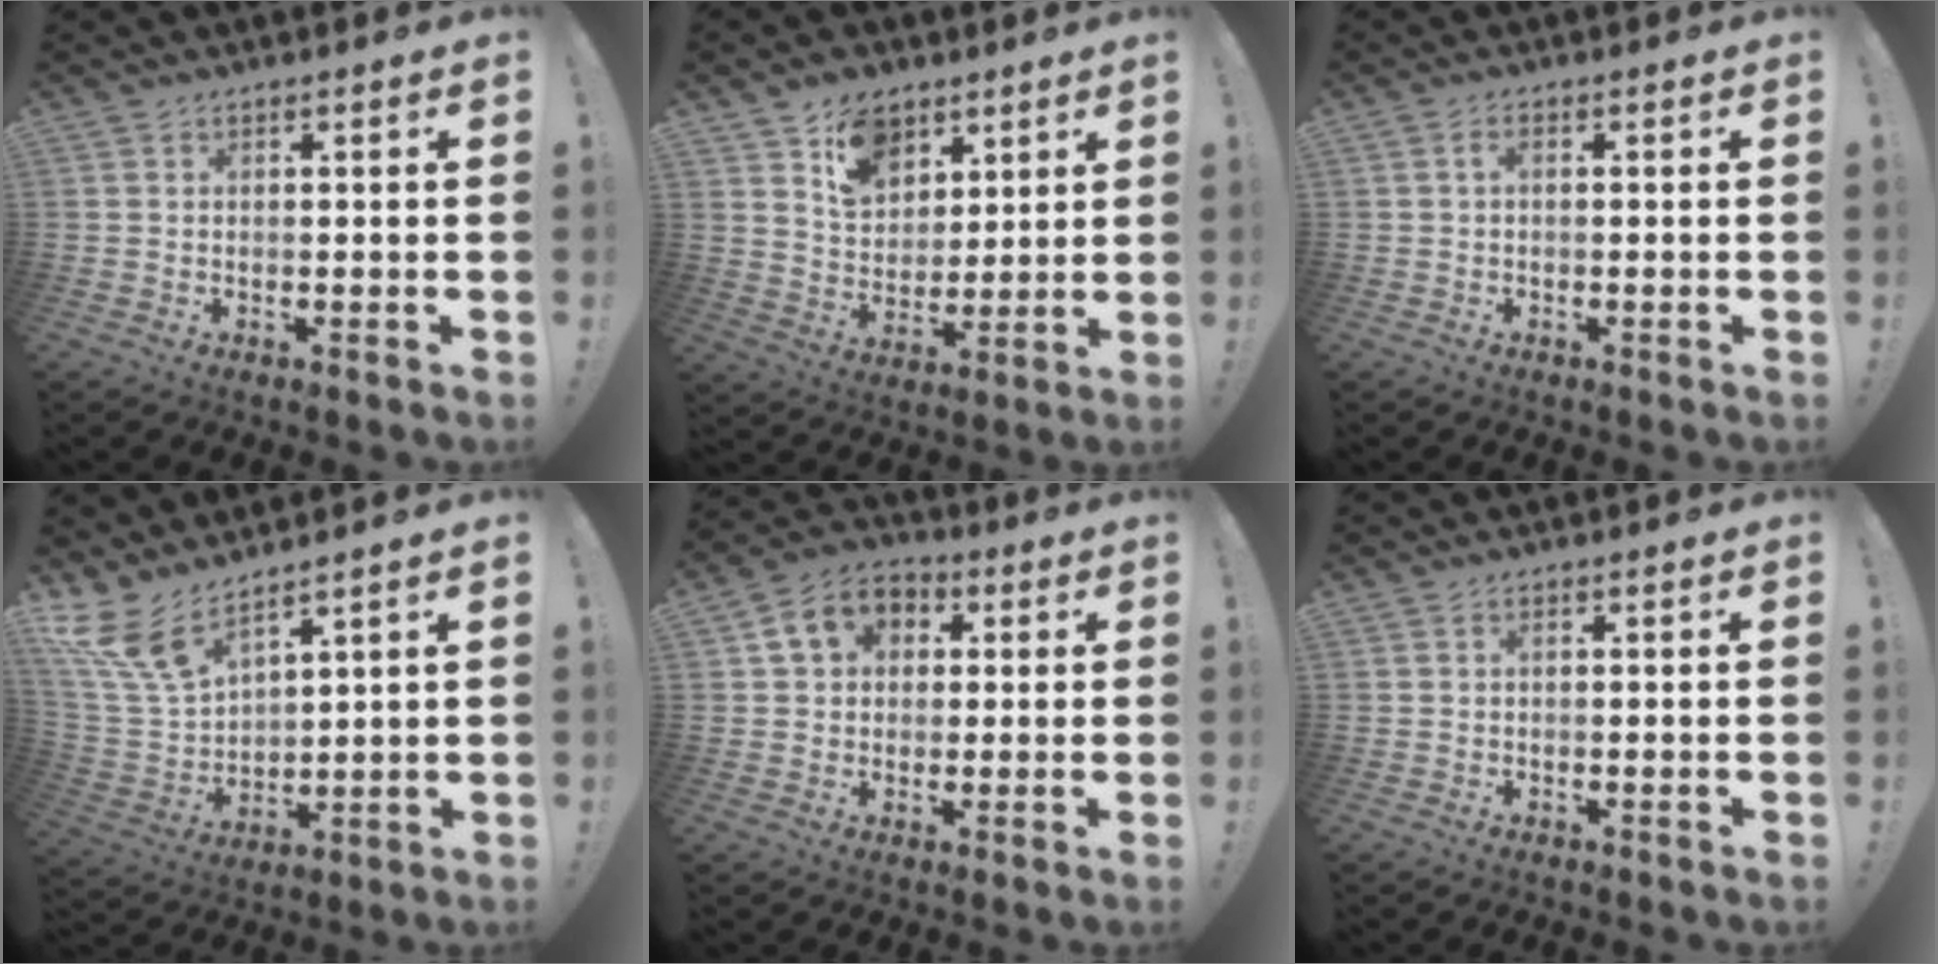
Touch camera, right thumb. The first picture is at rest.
{"total": 11.3, "force": [6.9, 8.1, 3.6], "torque": [-0.052, -0.043, 0.135]}
{"total": 1.5, "force": [-0.4, 0.4, 1.4], "torque": [-0.025, 0.005, -0.008]}
{"total": 12.1, "force": [8.8, 4.7, 6.7], "torque": [-0.151, -0.055, 0.170]}
{"total": 9.4, "force": [2.9, 7.7, 4.6], "torque": [-0.068, 0.005, 0.060]}
{"total": 0.6, "force": [-0.3, 0.1, 0.5], "torque": [-0.010, 0.001, -0.007]}